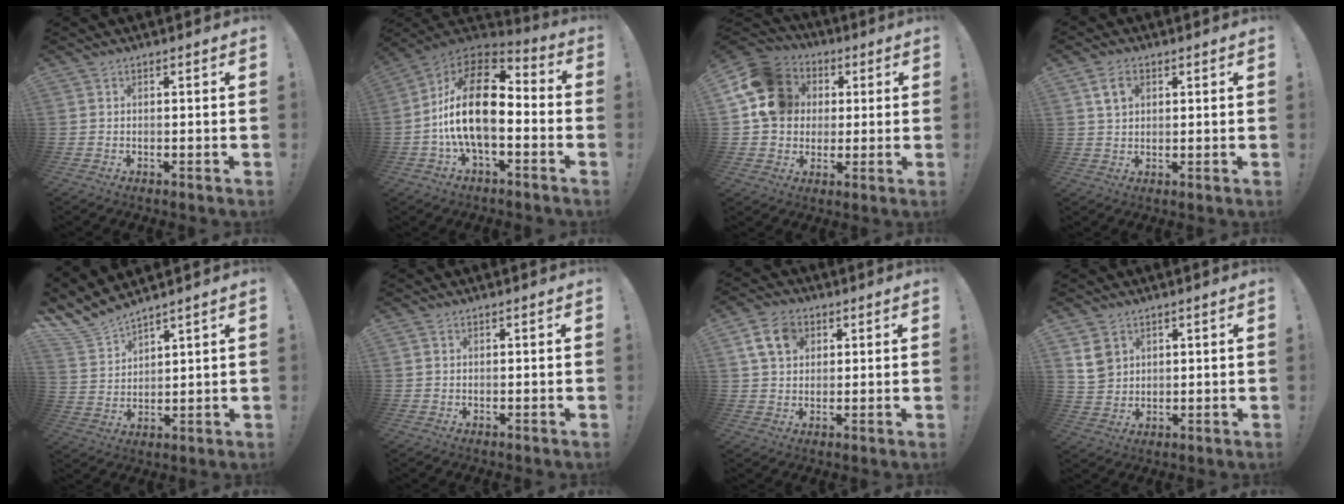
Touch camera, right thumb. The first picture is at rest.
{"total": 20.7, "force": [-0.4, 10.5, 17.9], "torque": [-0.336, 0.012, -0.005]}
{"total": 16.8, "force": [3.9, 14.1, 8.1], "torque": [-0.125, -0.002, 0.079]}
{"total": 5.4, "force": [2.3, 3.7, 3.2], "torque": [-0.052, 0.001, 0.043]}
{"total": 7.7, "force": [7.3, 2.1, 1.4], "torque": [-0.056, -0.057, 0.142]}
{"total": 0.6, "force": [0.4, 0.4, 0.3], "torque": [-0.004, 0.001, 0.006]}
{"total": 9.8, "force": [4.1, 7.2, 5.3], "torque": [-0.089, 0.000, 0.082]}
{"total": 7.1, "force": [3.9, 5.5, 2.3], "torque": [-0.027, -0.014, 0.079]}